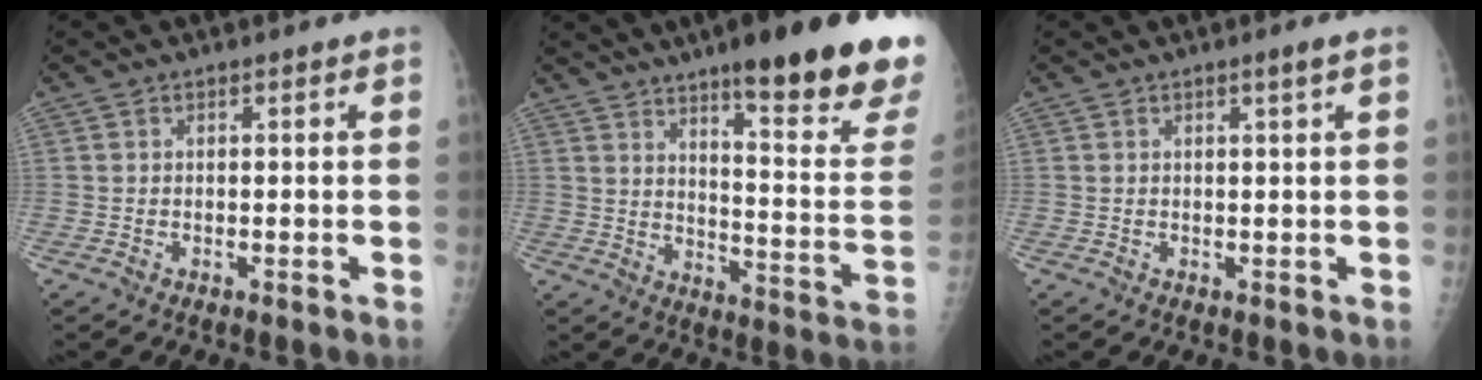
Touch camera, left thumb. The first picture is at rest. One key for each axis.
{"total": 25.2, "fx": 16.6, "fy": 4.0, "fz": 18.5, "tx": -0.225, "ty": -0.079, "tz": 0.231}
{"total": 1.5, "fx": 0.8, "fy": -0.4, "fz": 1.2, "tx": -0.023, "ty": -0.007, "tz": 0.015}